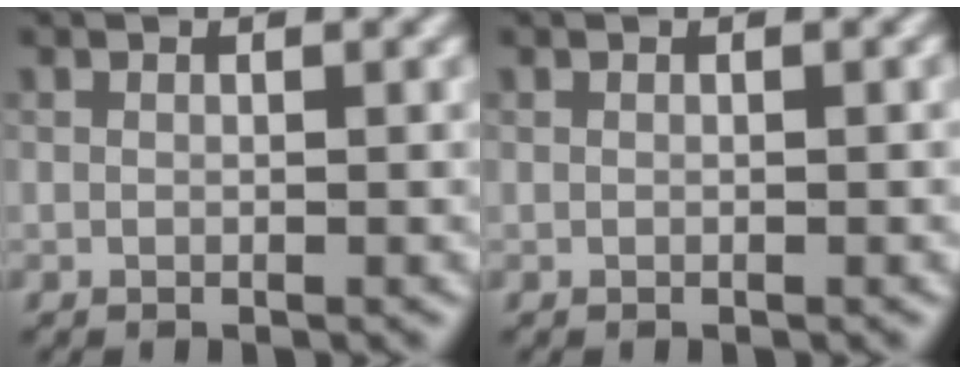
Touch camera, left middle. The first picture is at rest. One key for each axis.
{"total": 0.0}